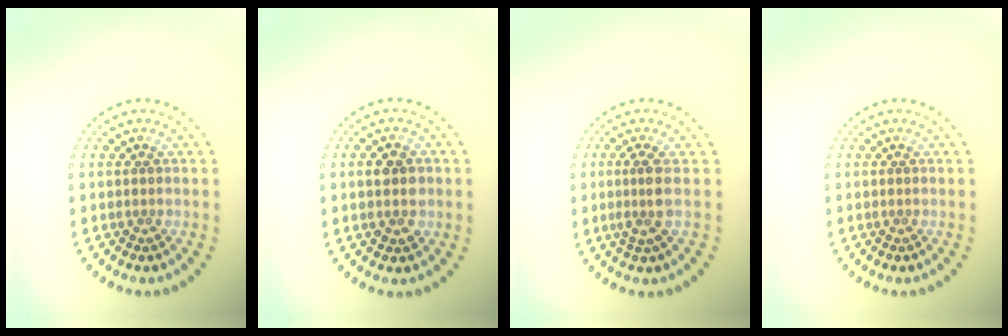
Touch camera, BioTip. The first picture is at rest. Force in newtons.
{"total": 3.2, "press": 3.2, "slide": 0.1}
{"total": 2.3, "press": 1.7, "slide": 1.6}
{"total": 0.0}